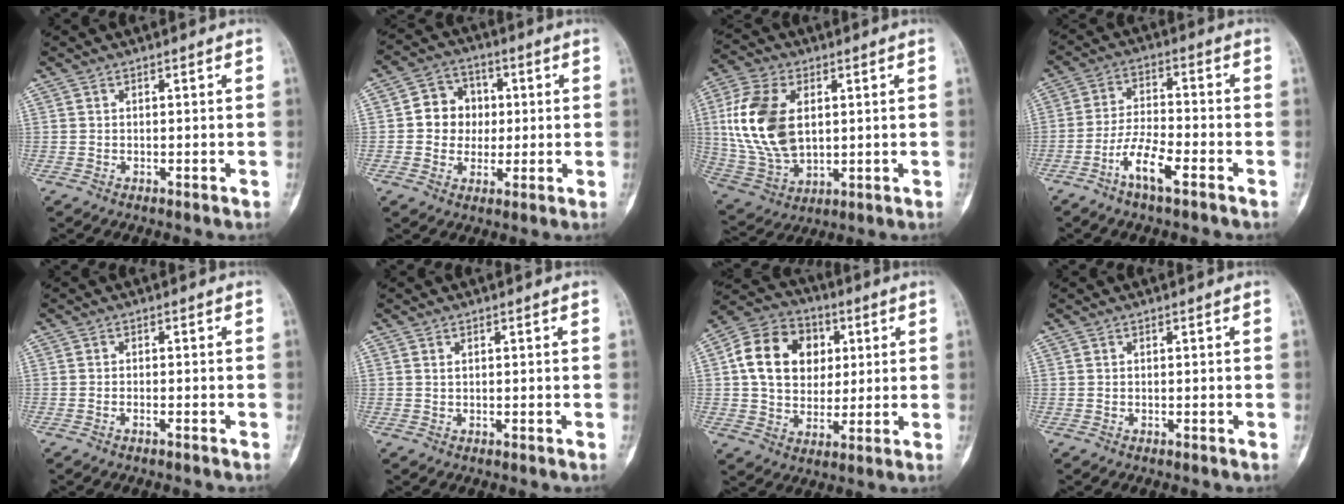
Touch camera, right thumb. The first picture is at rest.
{"total": 8.5, "force": [0.6, 7.6, 3.8], "torque": [-0.014, 0.011, 0.001]}
{"total": 17.0, "force": [2.8, 10.6, 13.0], "torque": [-0.260, -0.008, 0.064]}
{"total": 7.9, "force": [-4.5, 2.1, 6.1], "torque": [-0.122, 0.028, -0.087]}
{"total": 0.8, "force": [-0.6, 0.1, 0.5], "torque": [-0.012, 0.008, -0.010]}
{"total": 0.6, "force": [0.3, 0.3, 0.4], "torque": [-0.009, 0.003, 0.008]}
{"total": 16.1, "force": [3.4, 12.6, 9.4], "torque": [-0.134, 0.008, 0.054]}
{"total": 0.0}